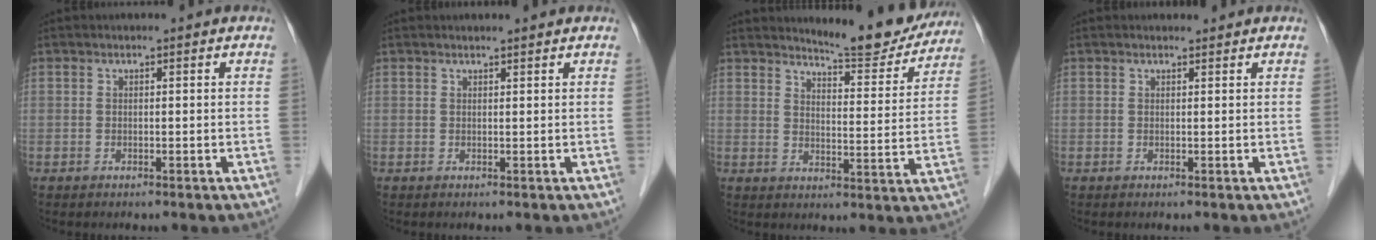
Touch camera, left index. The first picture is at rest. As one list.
[{"total": 1.4, "force": [1.4, 0.1, 0.3], "torque": [-0.009, 0.007, 0.020]}, {"total": 10.8, "force": [10.4, 1.5, 2.5], "torque": [-0.030, -0.022, 0.130]}, {"total": 1.0, "force": [1.0, 0.2, 0.0], "torque": [-0.010, 0.007, 0.015]}]